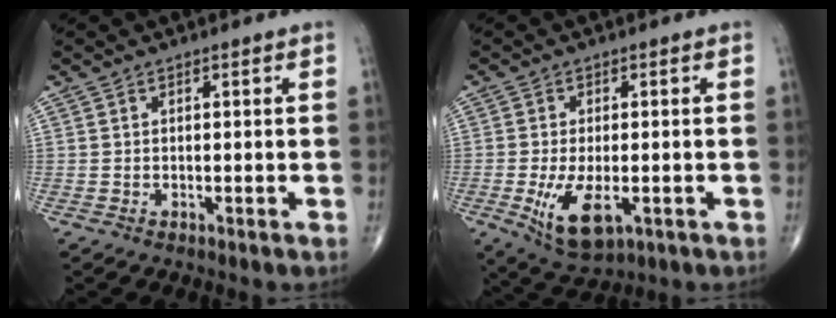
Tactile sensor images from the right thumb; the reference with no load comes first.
{"total": 9.0, "force": [-2.5, 4.3, 7.5], "torque": [-0.139, -0.014, -0.032]}